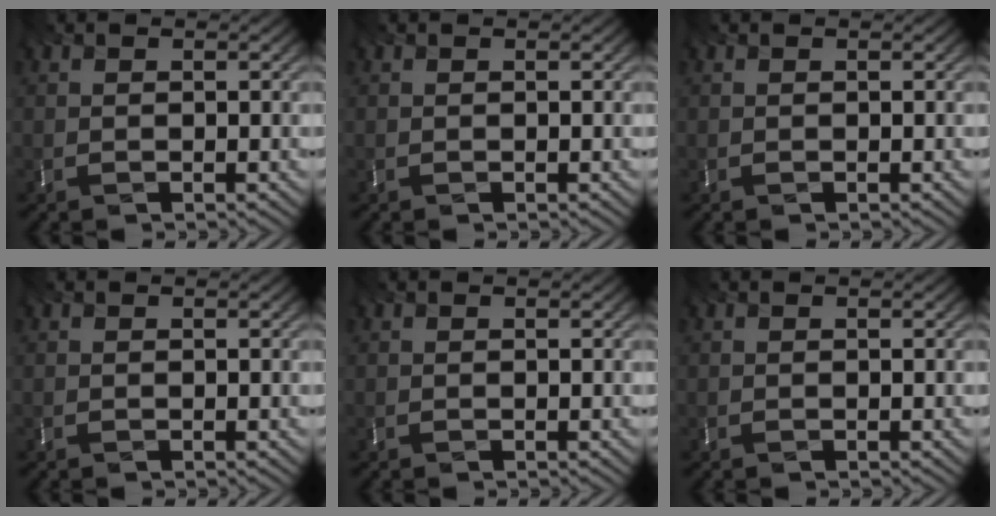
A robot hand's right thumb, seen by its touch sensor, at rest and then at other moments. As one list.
[{"total": 0.0}, {"total": 0.0}, {"total": 0.0}, {"total": 0.0}, {"total": 0.0}]